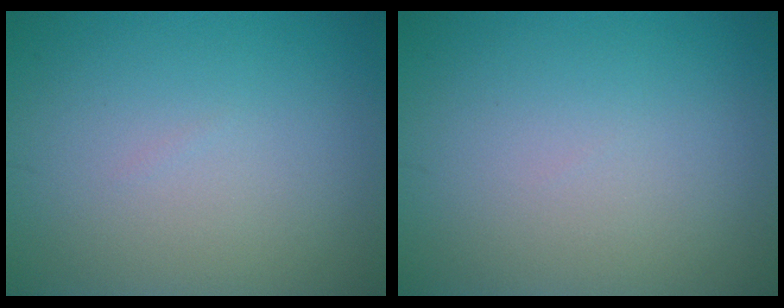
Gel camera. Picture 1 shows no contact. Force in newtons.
{"total": 0.0}